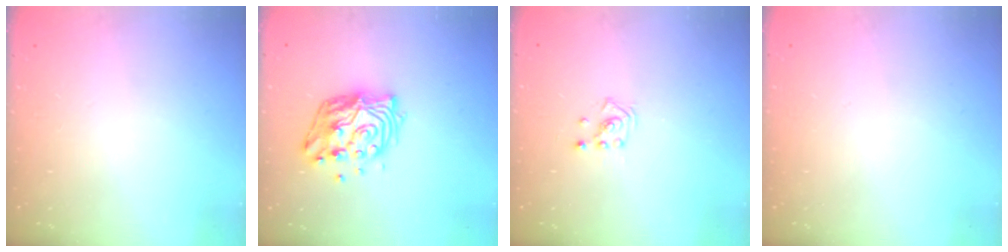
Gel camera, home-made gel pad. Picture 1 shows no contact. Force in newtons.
{"total": 12.4, "press": 12.3, "slide": 1.1}
{"total": 1.3, "press": 1.3, "slide": 0.1}
{"total": 0.0}